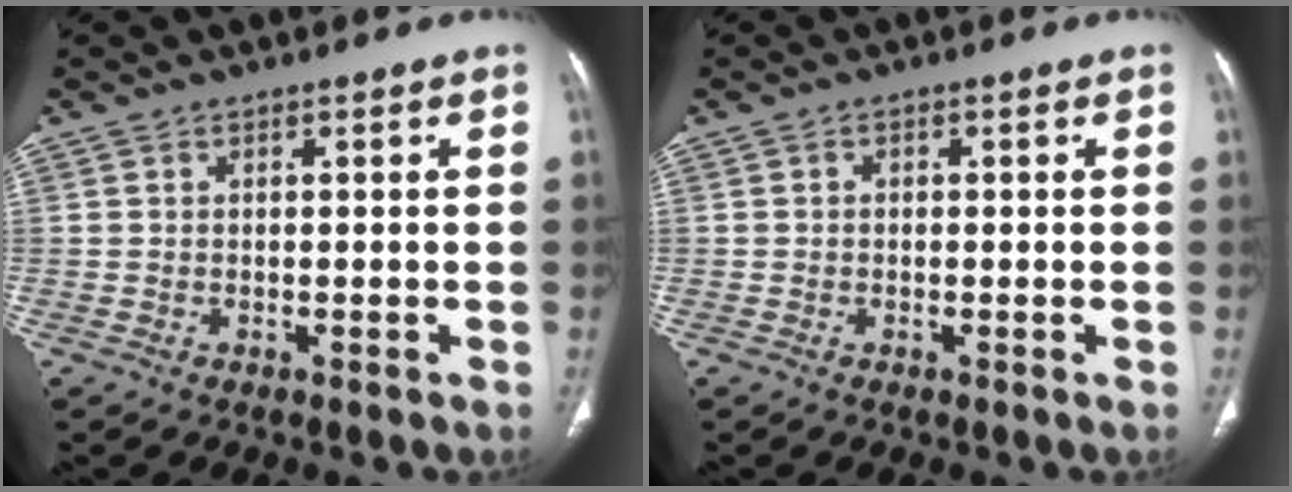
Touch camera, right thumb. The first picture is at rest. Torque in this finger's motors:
{"motor_torque": [-0.75, -0.20, -0.24, 0.02, 0.01]}